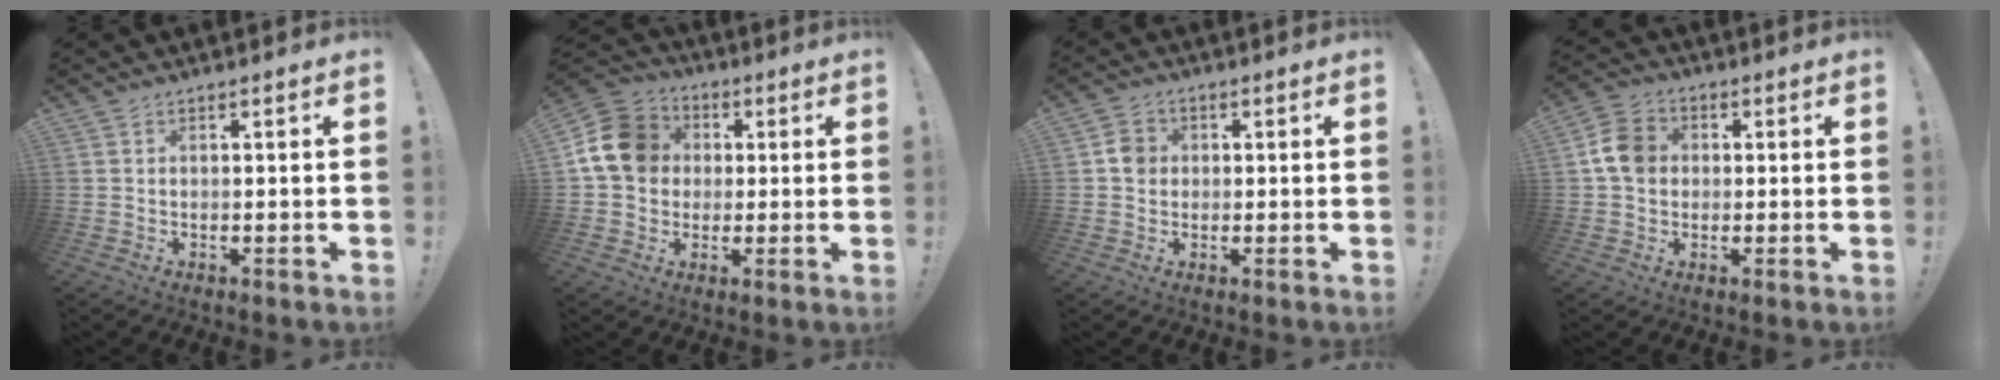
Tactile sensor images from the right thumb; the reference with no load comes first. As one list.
[{"total": 15.2, "force": [2.5, 13.0, 7.6], "torque": [-0.117, 0.010, 0.055]}, {"total": 4.6, "force": [0.3, 4.2, 1.9], "torque": [-0.020, 0.007, 0.005]}, {"total": 9.0, "force": [1.0, 7.5, 4.9], "torque": [-0.075, 0.015, 0.024]}]